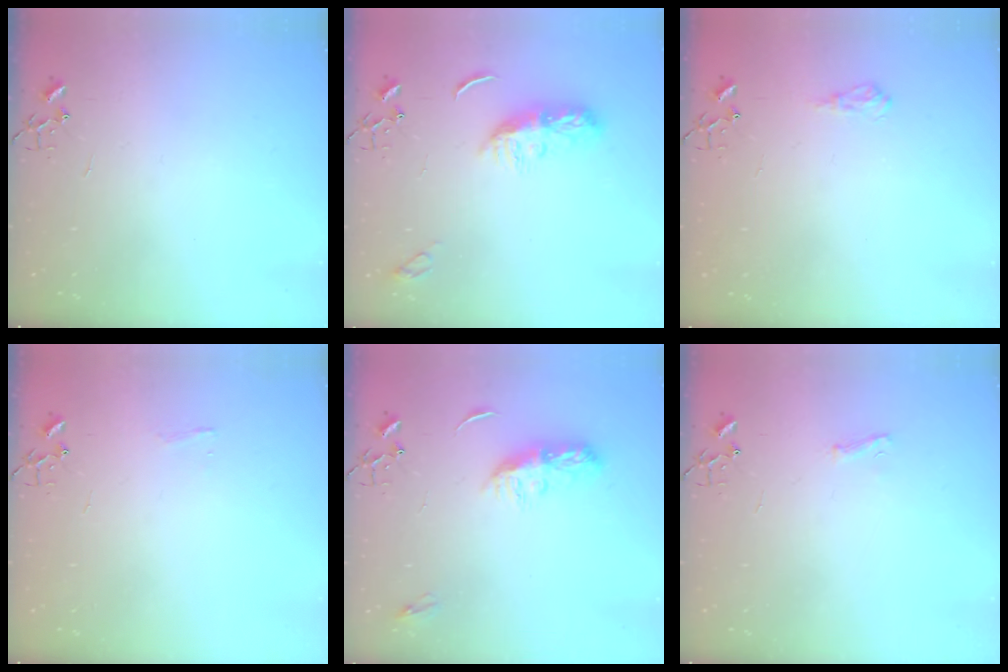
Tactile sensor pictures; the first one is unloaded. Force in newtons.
{"total": 8.9, "press": 8.9, "slide": 0.6}
{"total": 8.2, "press": 8.2, "slide": 0.9}
{"total": 3.4, "press": 3.4, "slide": 0.4}
{"total": 8.3, "press": 8.3, "slide": 0.4}
{"total": 5.5, "press": 5.5, "slide": 0.7}